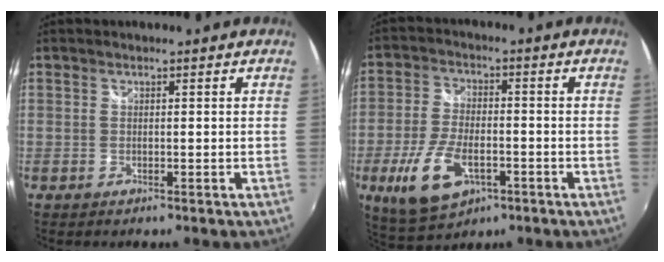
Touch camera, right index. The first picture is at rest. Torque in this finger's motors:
{"motor_torque": [1.04, -0.82, 0.65, 0.15]}